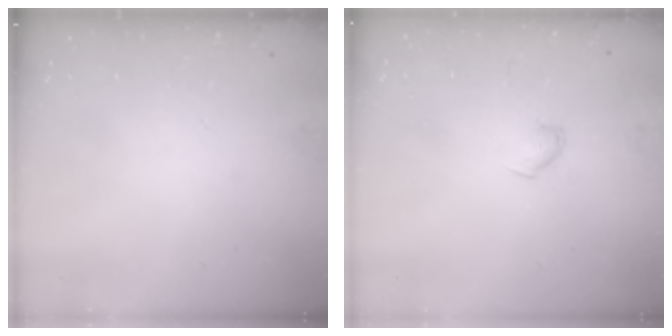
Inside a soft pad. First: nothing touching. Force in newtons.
{"total": 4.7, "press": 4.6, "slide": 0.8}